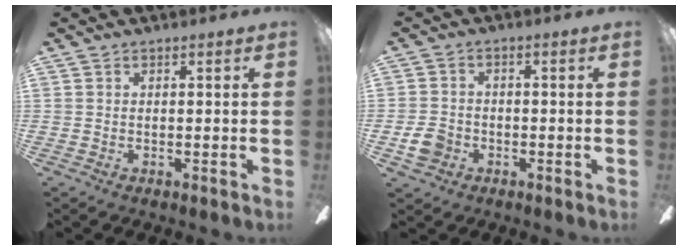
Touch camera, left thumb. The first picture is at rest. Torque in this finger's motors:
{"motor_torque": [-0.21, 0.72, 0.10, -0.18, 0.00]}